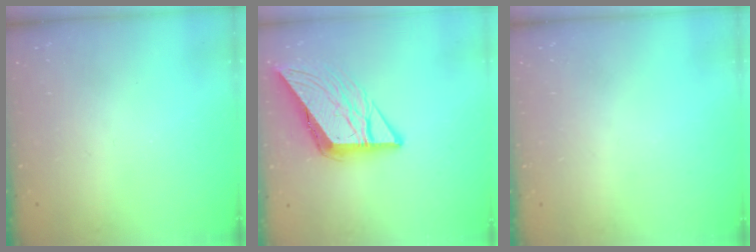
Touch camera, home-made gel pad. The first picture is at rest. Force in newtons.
{"total": 10.9, "press": 10.8, "slide": 1.1}
{"total": 0.0}